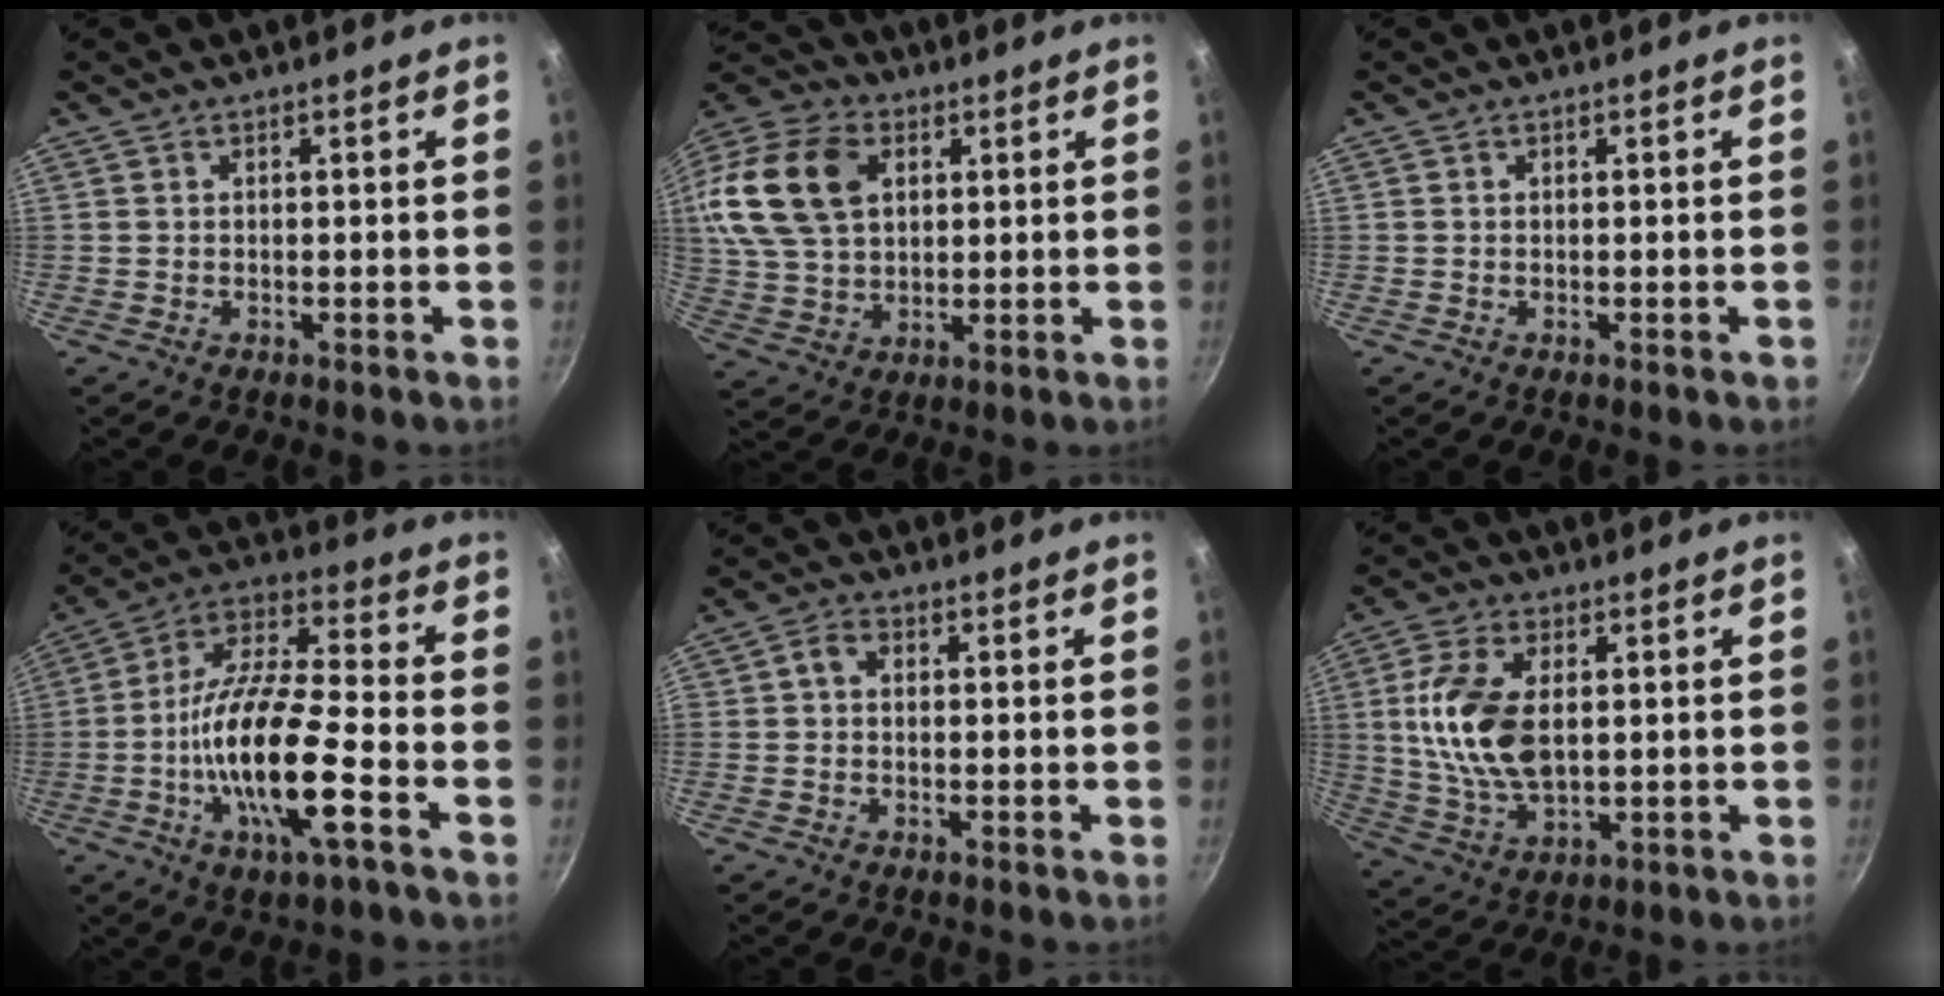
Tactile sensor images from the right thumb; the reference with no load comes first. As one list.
[{"total": 21.0, "force": [5.7, 14.7, 14.0], "torque": [-0.286, 0.016, 0.105]}, {"total": 0.0}, {"total": 18.3, "force": [-5.7, 4.7, 16.7], "torque": [-0.312, 0.031, -0.123]}, {"total": 2.5, "force": [0.0, 1.5, 2.0], "torque": [-0.048, 0.008, -0.009]}, {"total": 13.7, "force": [1.8, 7.6, 11.3], "torque": [-0.214, -0.010, 0.038]}]